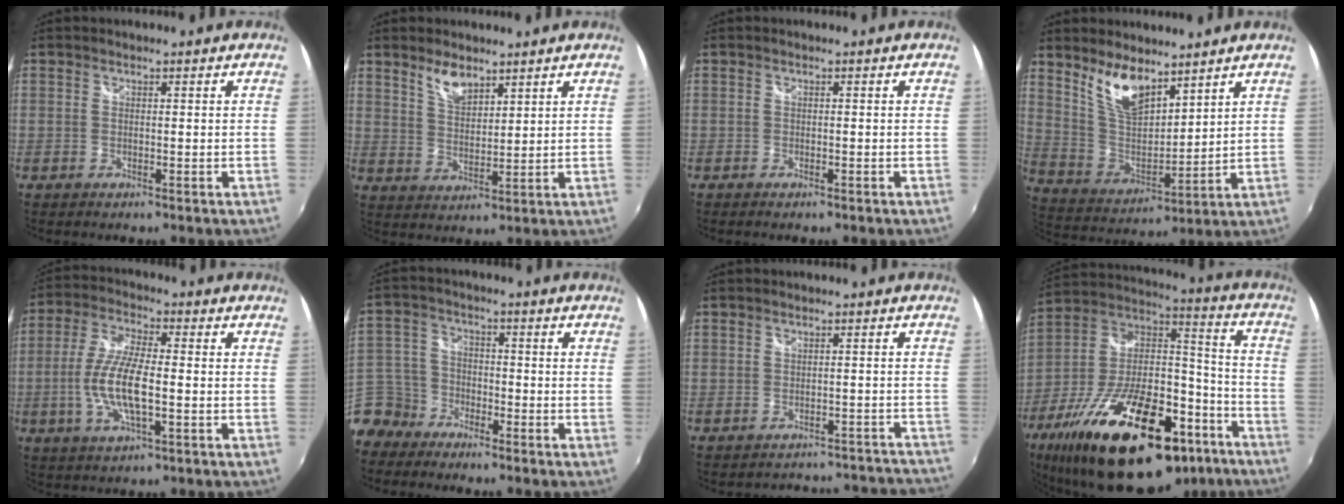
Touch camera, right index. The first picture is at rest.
{"total": 5.5, "force": [4.0, 2.2, 3.0], "torque": [-0.051, 0.001, 0.076]}
{"total": 1.1, "force": [-0.8, 0.5, 0.4], "torque": [-0.011, -0.004, -0.015]}
{"total": 11.0, "force": [7.6, 4.3, 6.6], "torque": [-0.127, -0.004, 0.156]}
{"total": 11.2, "force": [-2.2, 3.6, 10.4], "torque": [-0.216, -0.002, -0.044]}
{"total": 10.7, "force": [-7.9, 7.1, 1.9], "torque": [-0.077, 0.016, -0.158]}
{"total": 12.7, "force": [-12.0, 4.0, 1.4], "torque": [-0.009, 0.044, -0.130]}
{"total": 35.9, "force": [-21.8, 15.5, 23.9], "torque": [-0.424, -0.001, -0.329]}